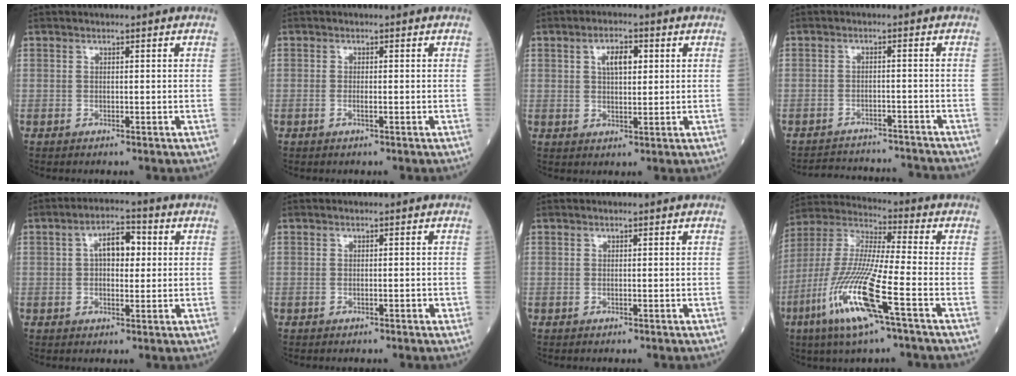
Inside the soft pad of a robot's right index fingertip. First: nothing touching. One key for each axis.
{"total": 0.9, "fx": -0.3, "fy": 0.0, "fz": 0.8, "tx": -0.018, "ty": 0.000, "tz": -0.006}
{"total": 4.5, "fx": 1.5, "fy": 1.9, "fz": 3.8, "tx": -0.065, "ty": 0.006, "tz": 0.025}
{"total": 10.7, "fx": -10.5, "fy": 1.4, "fz": 1.5, "tx": -0.022, "ty": 0.011, "tz": -0.138}
{"total": 5.8, "fx": 1.0, "fy": 2.7, "fz": 5.0, "tx": -0.082, "ty": 0.019, "tz": 0.015}
{"total": 0.7, "fx": -0.3, "fy": 0.2, "fz": 0.6, "tx": -0.009, "ty": 0.001, "tz": -0.002}
{"total": 0.0}
{"total": 16.3, "fx": -7.1, "fy": 0.9, "fz": 14.7, "tx": -0.315, "ty": -0.025, "tz": -0.140}